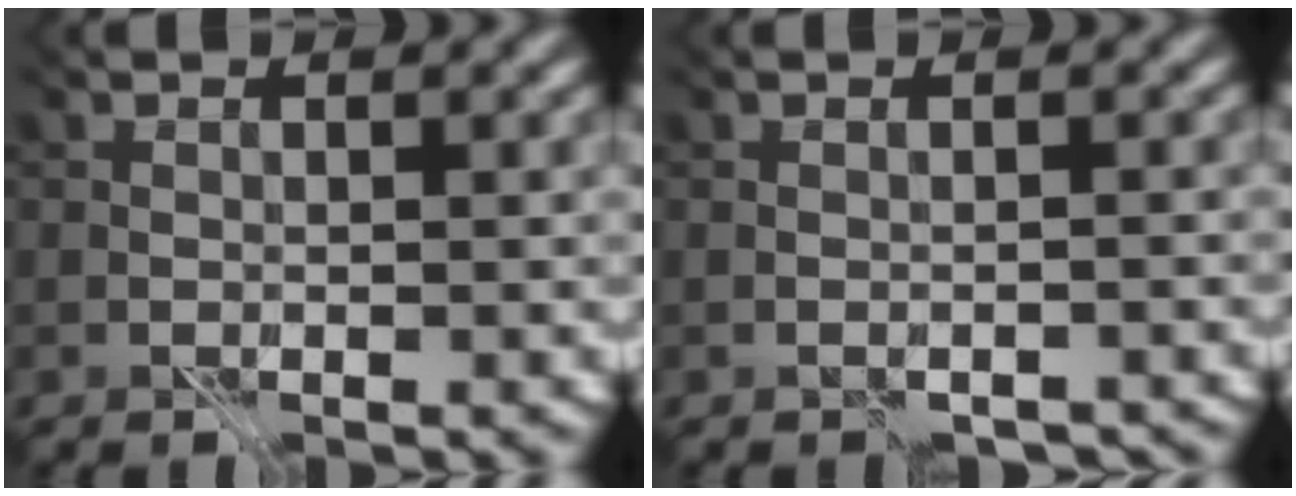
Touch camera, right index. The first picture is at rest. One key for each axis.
{"total": 0.9, "fx": -0.8, "fy": -0.1, "fz": -0.5, "tx": 0.018, "ty": 0.000, "tz": -0.011}